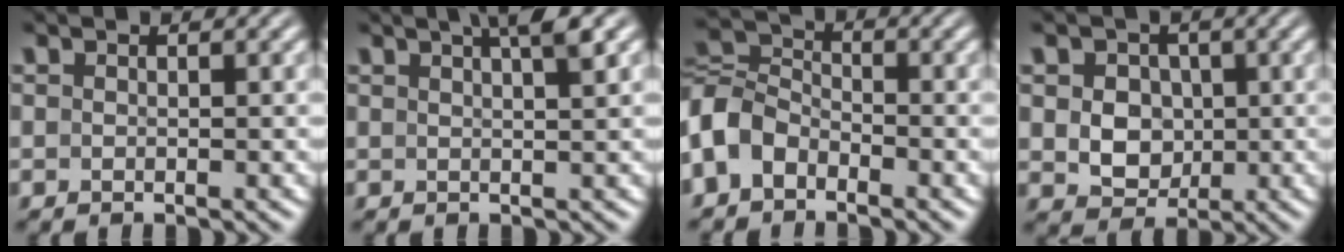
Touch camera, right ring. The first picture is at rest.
{"total": 3.5, "force": [2.1, -0.1, 2.8], "torque": [-0.034, 0.010, 0.036]}
{"total": 6.5, "force": [-2.4, 5.5, 2.6], "torque": [-0.075, -0.019, -0.040]}
{"total": 5.7, "force": [0.4, 5.0, 2.7], "torque": [-0.046, -0.017, 0.015]}